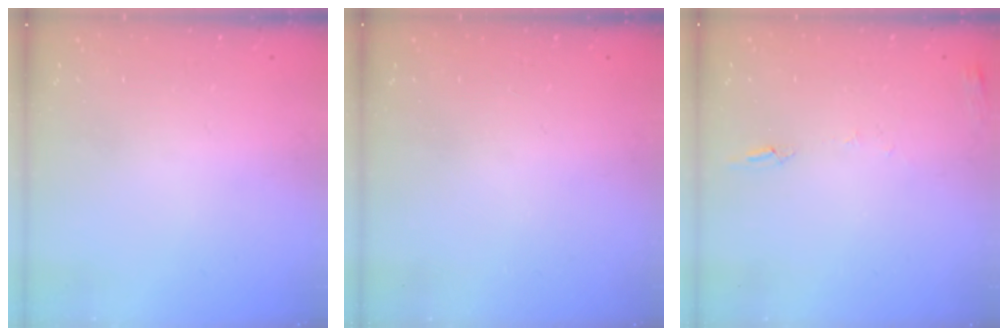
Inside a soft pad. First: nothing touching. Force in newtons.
{"total": 0.0}
{"total": 6.0, "press": 6.0, "slide": 0.6}